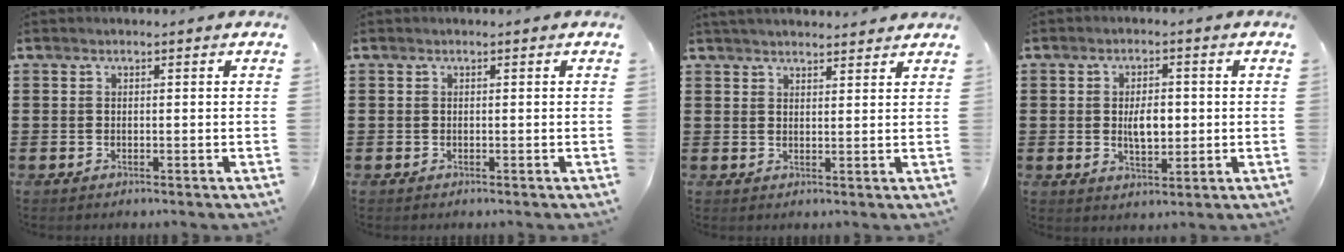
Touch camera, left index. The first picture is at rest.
{"total": 0.0}
{"total": 2.5, "force": [2.5, 0.2, 0.3], "torque": [-0.013, -0.002, 0.049]}
{"total": 4.6, "force": [0.1, 2.2, 4.0], "torque": [-0.061, -0.002, -0.004]}